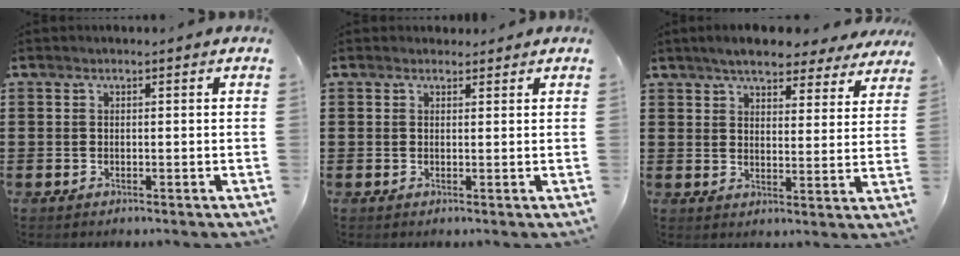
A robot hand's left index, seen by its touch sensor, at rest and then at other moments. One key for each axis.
{"total": 1.0, "fx": 0.8, "fy": 0.5, "fz": 0.1, "tx": 0.004, "ty": 0.000, "tz": 0.014}
{"total": 5.5, "fx": 5.0, "fy": 1.0, "fz": 1.9, "tx": -0.049, "ty": -0.016, "tz": 0.090}